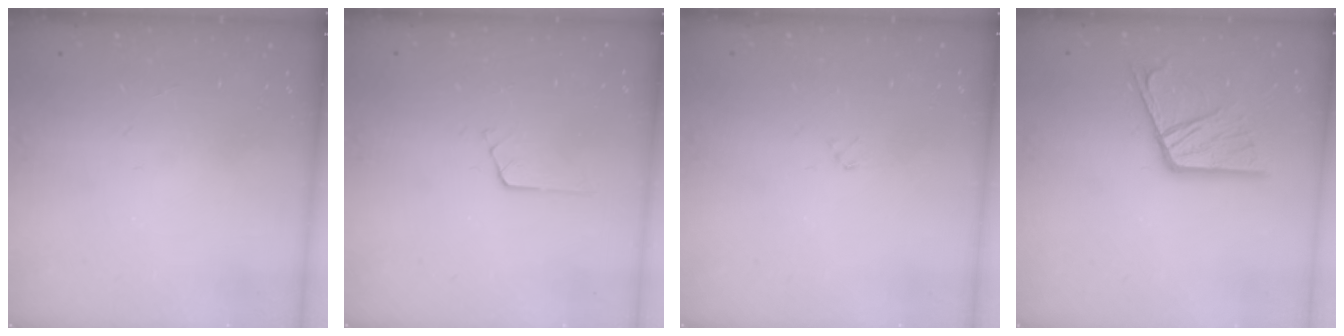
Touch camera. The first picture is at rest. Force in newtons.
{"total": 2.7, "press": 2.7, "slide": 0.2}
{"total": 2.4, "press": 2.3, "slide": 0.4}
{"total": 15.5, "press": 15.4, "slide": 1.6}